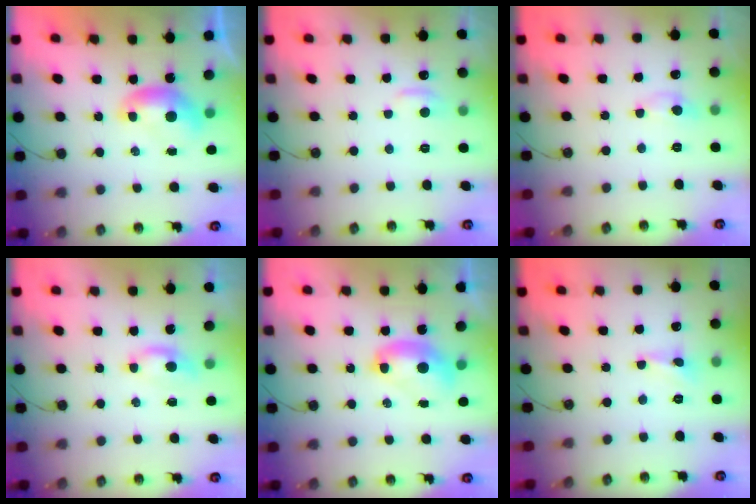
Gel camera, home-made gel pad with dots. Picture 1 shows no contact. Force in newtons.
{"total": 1.0, "press": 0.7, "slide": 0.7}
{"total": 0.9, "press": 0.7, "slide": 0.5}
{"total": 0.9, "press": 0.8, "slide": 0.4}
{"total": 2.7, "press": 2.7, "slide": 0.1}
{"total": 1.2, "press": 1.1, "slide": 0.4}